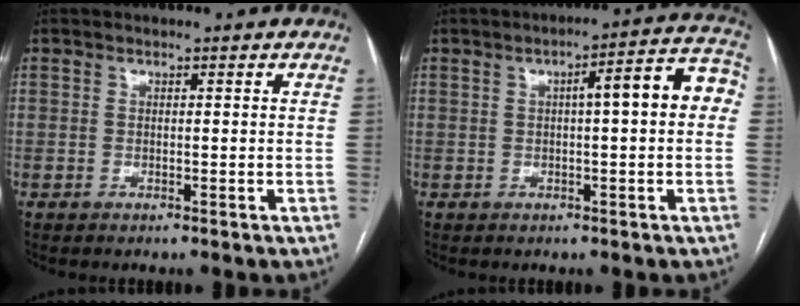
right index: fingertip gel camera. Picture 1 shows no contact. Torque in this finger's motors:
{"motor_torque": [0.30, 0.06, 0.18, 0.07]}